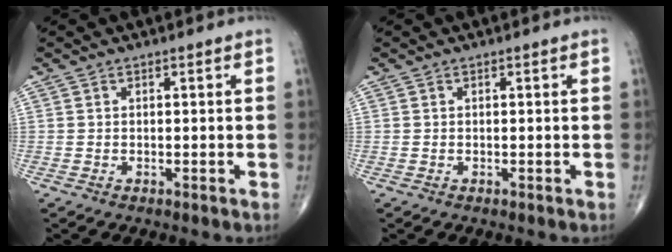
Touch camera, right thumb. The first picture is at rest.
{"total": 0.0}